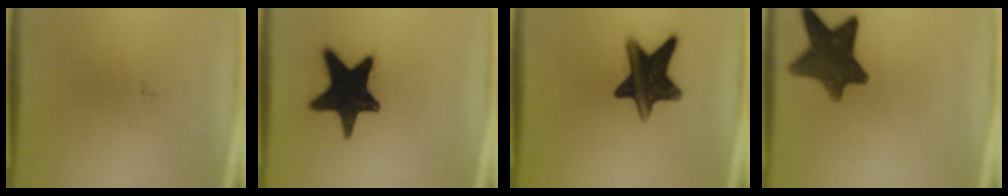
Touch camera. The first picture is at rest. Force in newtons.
{"total": 19.6}
{"total": 15.0}
{"total": 12.0}